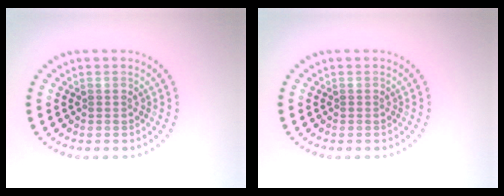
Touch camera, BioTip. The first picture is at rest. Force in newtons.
{"total": 0.0}